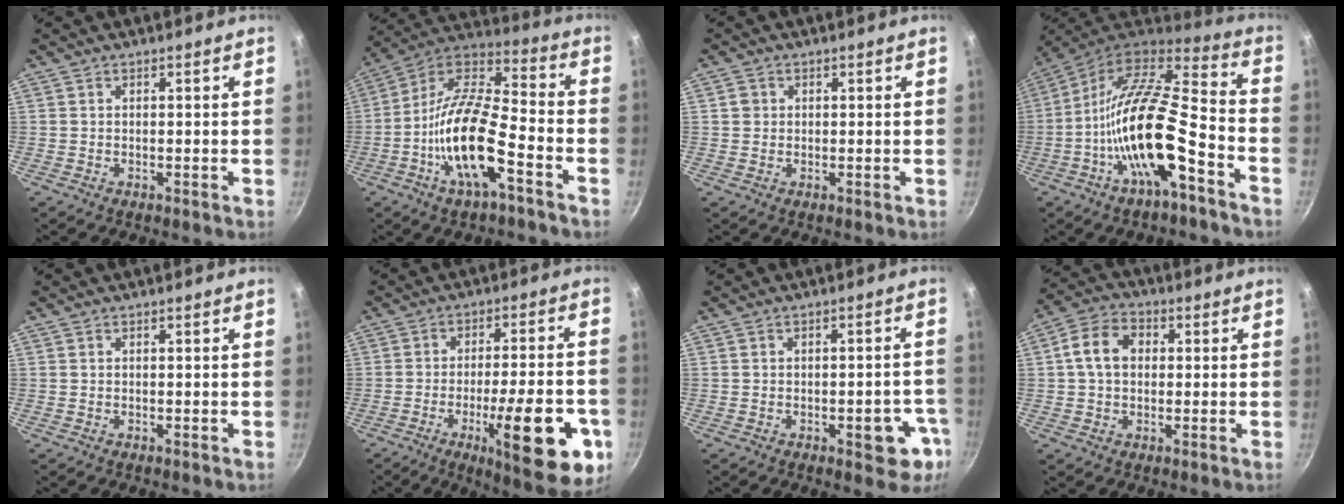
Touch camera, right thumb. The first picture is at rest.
{"total": 18.3, "force": [-6.9, 6.5, 15.7], "torque": [-0.288, 0.046, -0.147]}
{"total": 1.9, "force": [0.3, 1.8, 0.5], "torque": [-0.002, 0.007, 0.003]}
{"total": 20.8, "force": [-7.6, 6.9, 18.1], "torque": [-0.319, 0.046, -0.153]}
{"total": 0.0}
{"total": 19.8, "force": [-7.2, 5.5, 17.7], "torque": [-0.217, 0.020, -0.096]}
{"total": 7.5, "force": [-3.0, 3.6, 5.8], "torque": [-0.032, 0.019, -0.034]}
{"total": 8.3, "force": [1.1, 6.2, 5.4], "torque": [-0.080, 0.018, 0.006]}